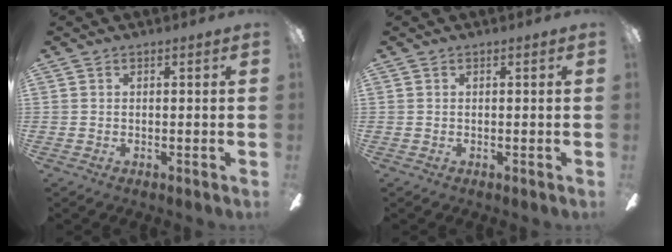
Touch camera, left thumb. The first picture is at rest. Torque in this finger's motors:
{"motor_torque": [0.01, 0.01, -0.07, 0.07, 0.00]}